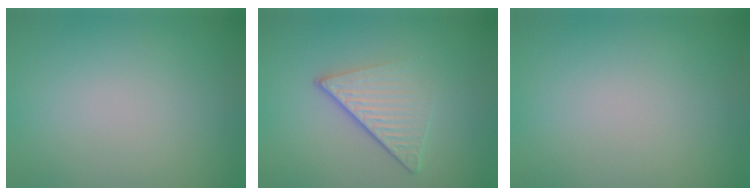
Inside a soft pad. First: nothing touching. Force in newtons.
{"total": 4.3, "press": 2.7, "slide": 3.4}
{"total": 0.0}